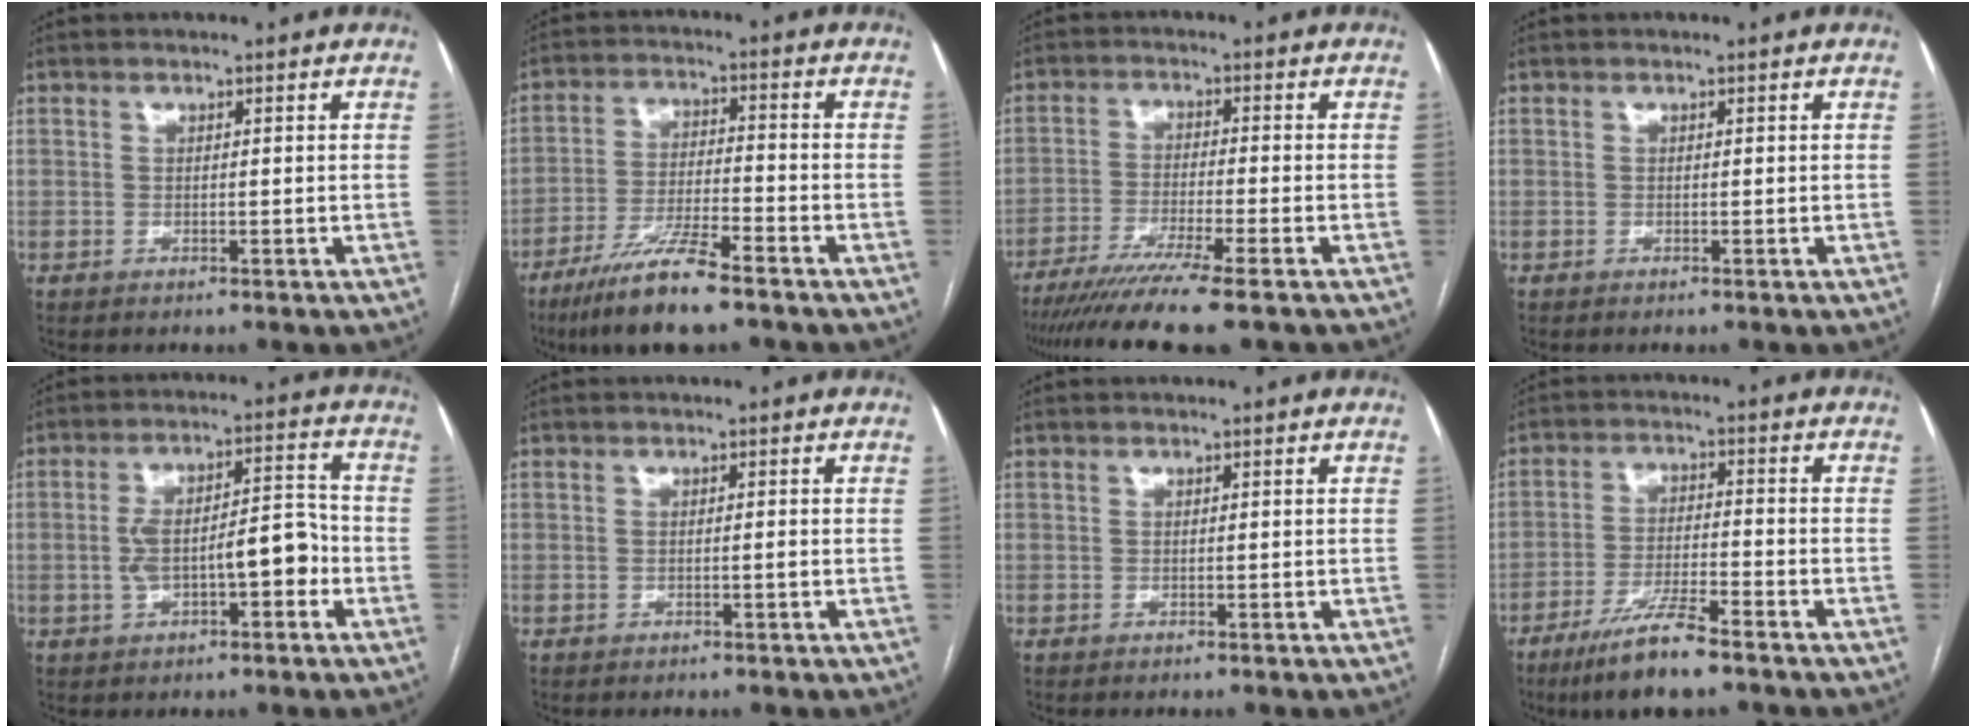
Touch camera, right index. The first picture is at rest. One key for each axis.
{"total": 10.6, "fx": -7.6, "fy": 0.8, "fz": 7.3, "tx": -0.142, "ty": -0.026, "tz": -0.139}
{"total": 10.7, "fx": -8.4, "fy": -1.4, "fz": 6.5, "tx": -0.094, "ty": -0.029, "tz": -0.133}
{"total": 0.0}
{"total": 9.8, "fx": -2.2, "fy": 3.3, "fz": 9.0, "tx": -0.155, "ty": 0.035, "tz": -0.029}
{"total": 0.8, "fx": -0.2, "fy": 0.0, "fz": 0.8, "tx": -0.016, "ty": -0.001, "tz": -0.002}
{"total": 0.0}
{"total": 9.1, "fx": -6.5, "fy": 0.6, "fz": 6.4, "tx": -0.123, "ty": -0.023, "tz": -0.117}